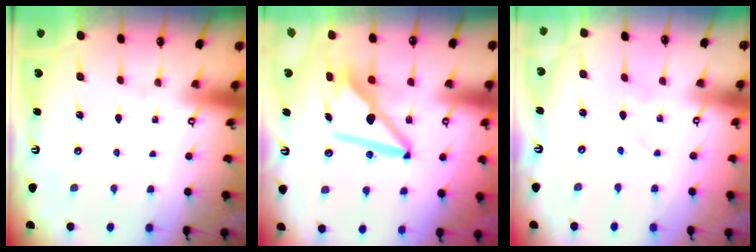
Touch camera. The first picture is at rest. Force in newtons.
{"total": 12.5, "press": 12.5, "slide": 1.0}
{"total": 1.7, "press": 1.6, "slide": 0.3}